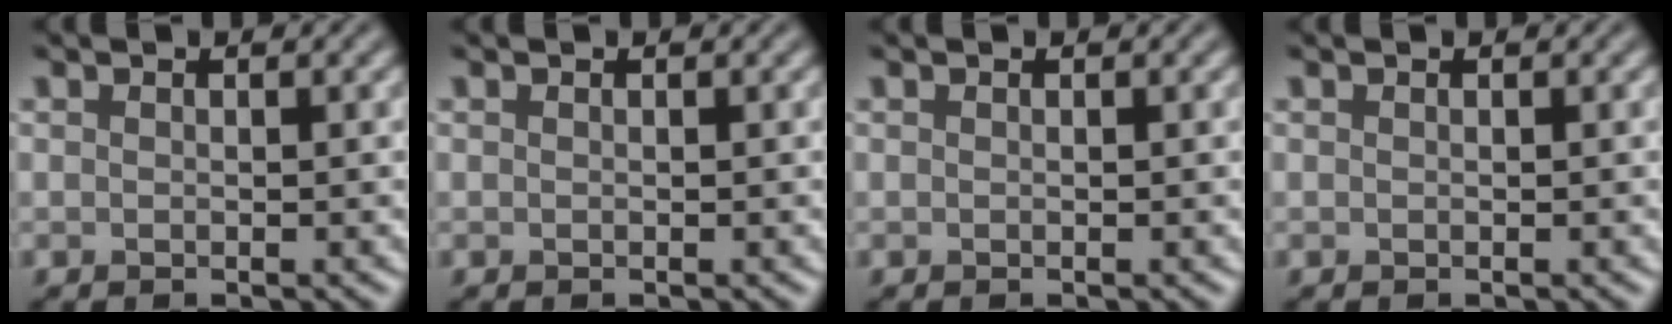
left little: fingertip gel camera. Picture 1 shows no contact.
{"total": 0.0}
{"total": 0.0}
{"total": 0.0}